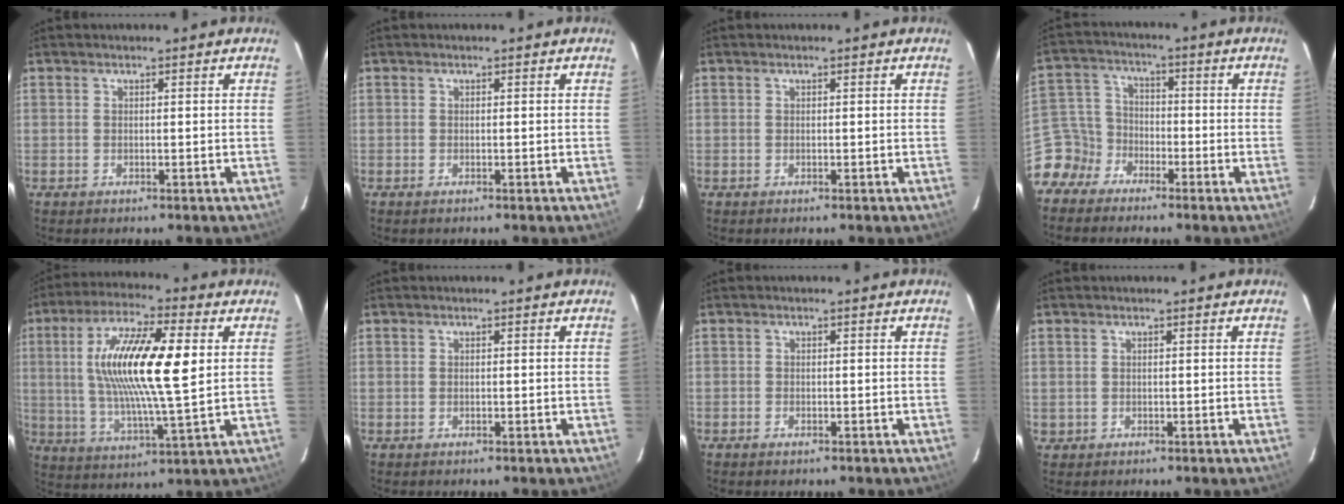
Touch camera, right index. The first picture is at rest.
{"total": 0.0}
{"total": 0.0}
{"total": 7.4, "force": [-5.3, 5.2, 0.2], "torque": [-0.016, 0.032, -0.118]}
{"total": 18.4, "force": [3.5, 4.1, 17.7], "torque": [-0.323, 0.009, 0.059]}
{"total": 0.0}
{"total": 1.1, "force": [-0.8, 0.7, 0.3], "torque": [-0.008, -0.001, -0.015]}
{"total": 1.1, "force": [-0.1, 1.1, 0.0], "torque": [0.001, 0.001, 0.001]}